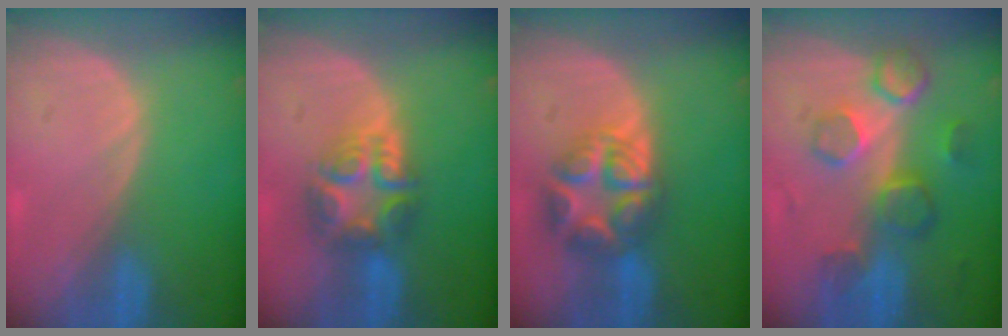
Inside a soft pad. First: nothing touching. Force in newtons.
{"total": 7.8, "press": 6.7, "slide": 4.1}
{"total": 7.9, "press": 7.9, "slide": 0.5}
{"total": 8.7, "press": 8.0, "slide": 3.5}